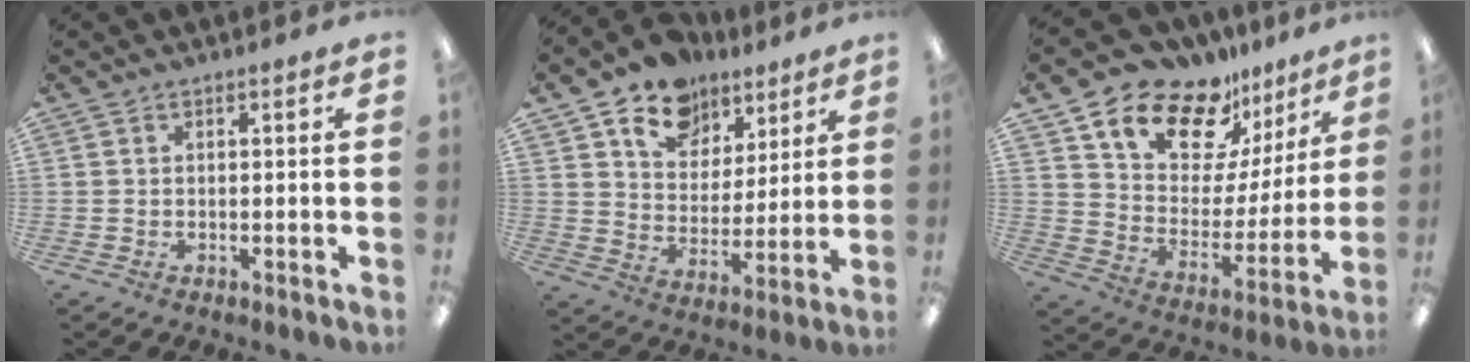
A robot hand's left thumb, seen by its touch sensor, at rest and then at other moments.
{"total": 13.0, "force": [8.9, 8.8, 3.6], "torque": [-0.062, -0.059, 0.166]}
{"total": 16.2, "force": [13.2, 7.9, 4.9], "torque": [-0.111, -0.106, 0.239]}